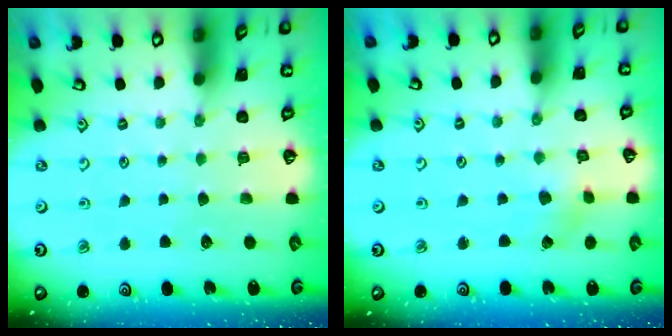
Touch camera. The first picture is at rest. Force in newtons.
{"total": 2.6, "press": 2.6, "slide": 0.4}